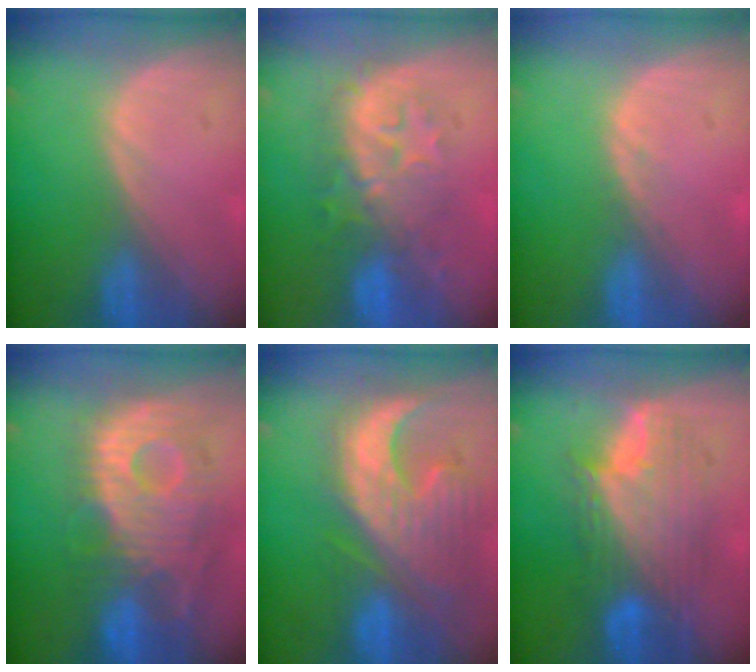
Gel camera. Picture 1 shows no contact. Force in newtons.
{"total": 8.4, "press": 8.3, "slide": 1.4}
{"total": 0.6, "press": 0.6, "slide": 0.1}
{"total": 12.0, "press": 10.7, "slide": 5.4}
{"total": 13.2, "press": 11.4, "slide": 6.8}
{"total": 9.1, "press": 9.0, "slide": 0.5}